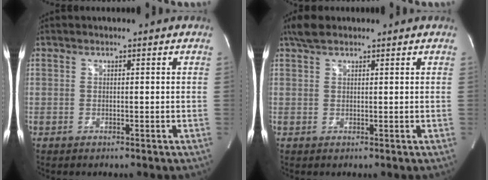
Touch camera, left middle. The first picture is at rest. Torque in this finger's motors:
{"motor_torque": [0.22, -0.10, -0.09, -0.01]}